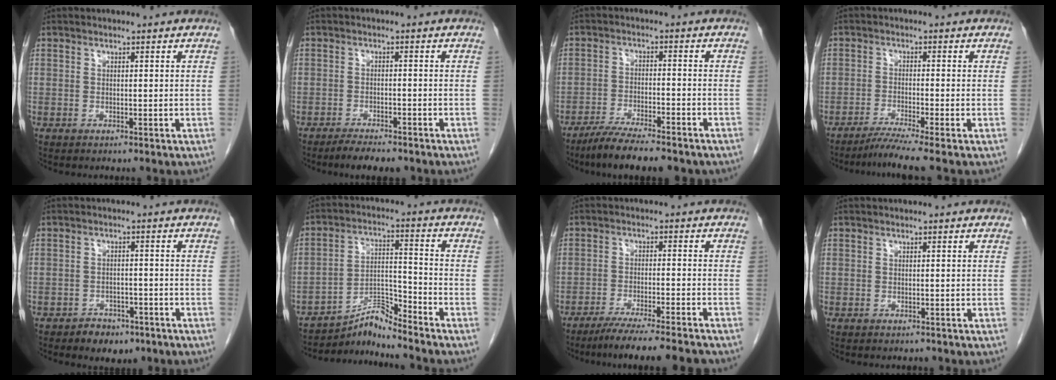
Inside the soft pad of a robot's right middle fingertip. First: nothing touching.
{"total": 4.6, "force": [-3.9, 1.1, 2.3], "torque": [-0.036, -0.007, -0.060]}
{"total": 10.6, "force": [-8.6, 1.8, 5.8], "torque": [-0.090, -0.019, -0.135]}
{"total": 4.4, "force": [-3.5, -1.5, 2.1], "torque": [-0.040, -0.017, -0.069]}
{"total": 4.4, "force": [-3.0, 2.7, 1.7], "torque": [-0.022, 0.006, -0.038]}
{"total": 6.2, "force": [-6.2, -0.9, 0.4], "torque": [-0.009, 0.013, -0.108]}
{"total": 11.3, "force": [-10.0, -0.5, 5.2], "torque": [-0.062, -0.016, -0.155]}
{"total": 0.6, "force": [-0.6, 0.2, 0.0], "torque": [-0.006, -0.001, -0.009]}